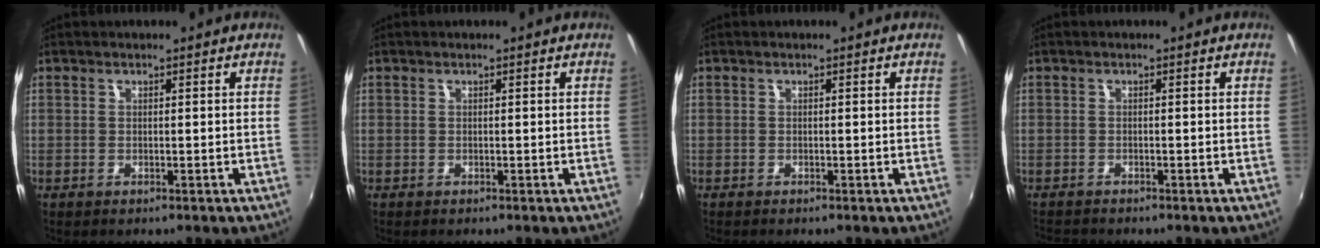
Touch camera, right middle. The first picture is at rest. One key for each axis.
{"total": 0.0}
{"total": 0.0}
{"total": 3.0, "fx": -2.9, "fy": 0.4, "fz": 0.8, "tx": -0.025, "ty": -0.021, "tz": -0.052}